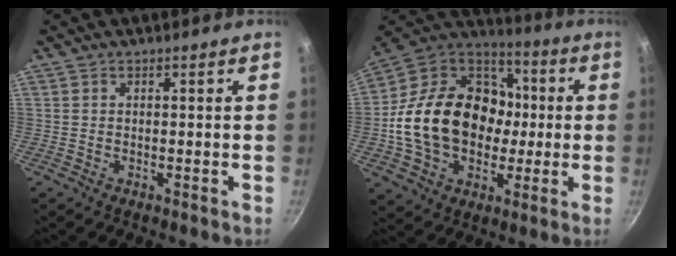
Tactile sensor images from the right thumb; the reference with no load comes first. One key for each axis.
{"total": 26.5, "fx": -0.8, "fy": 20.0, "fz": 17.4, "tx": -0.275, "ty": 0.045, "tz": -0.008}